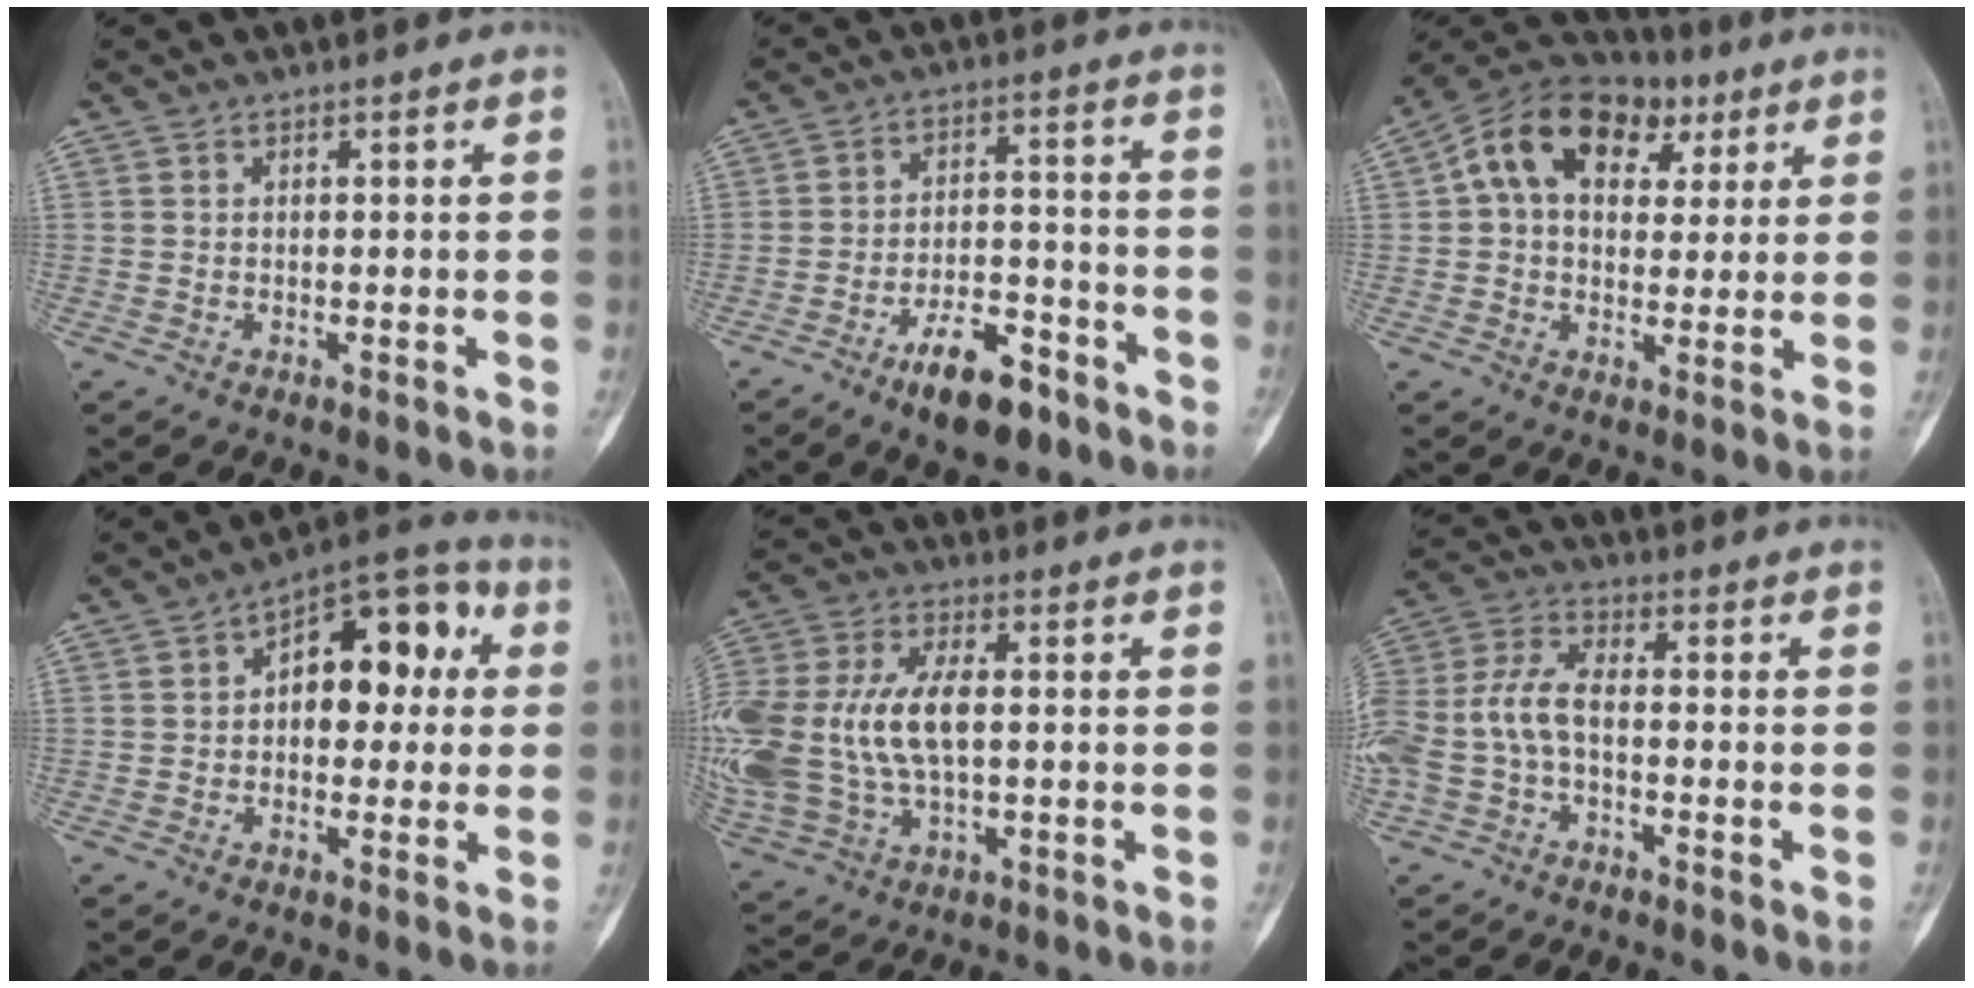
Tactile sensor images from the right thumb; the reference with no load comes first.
{"total": 10.5, "force": [-6.7, 4.4, 6.8], "torque": [-0.095, 0.047, -0.109]}
{"total": 16.6, "force": [5.7, 11.3, 10.8], "torque": [-0.152, 0.020, 0.085]}
{"total": 13.6, "force": [2.1, 8.0, 10.9], "torque": [-0.105, 0.036, 0.020]}
{"total": 22.0, "force": [0.2, 12.5, 18.1], "torque": [-0.441, 0.011, 0.012]}
{"total": 11.7, "force": [-2.3, 6.9, 9.2], "torque": [-0.206, 0.037, -0.050]}